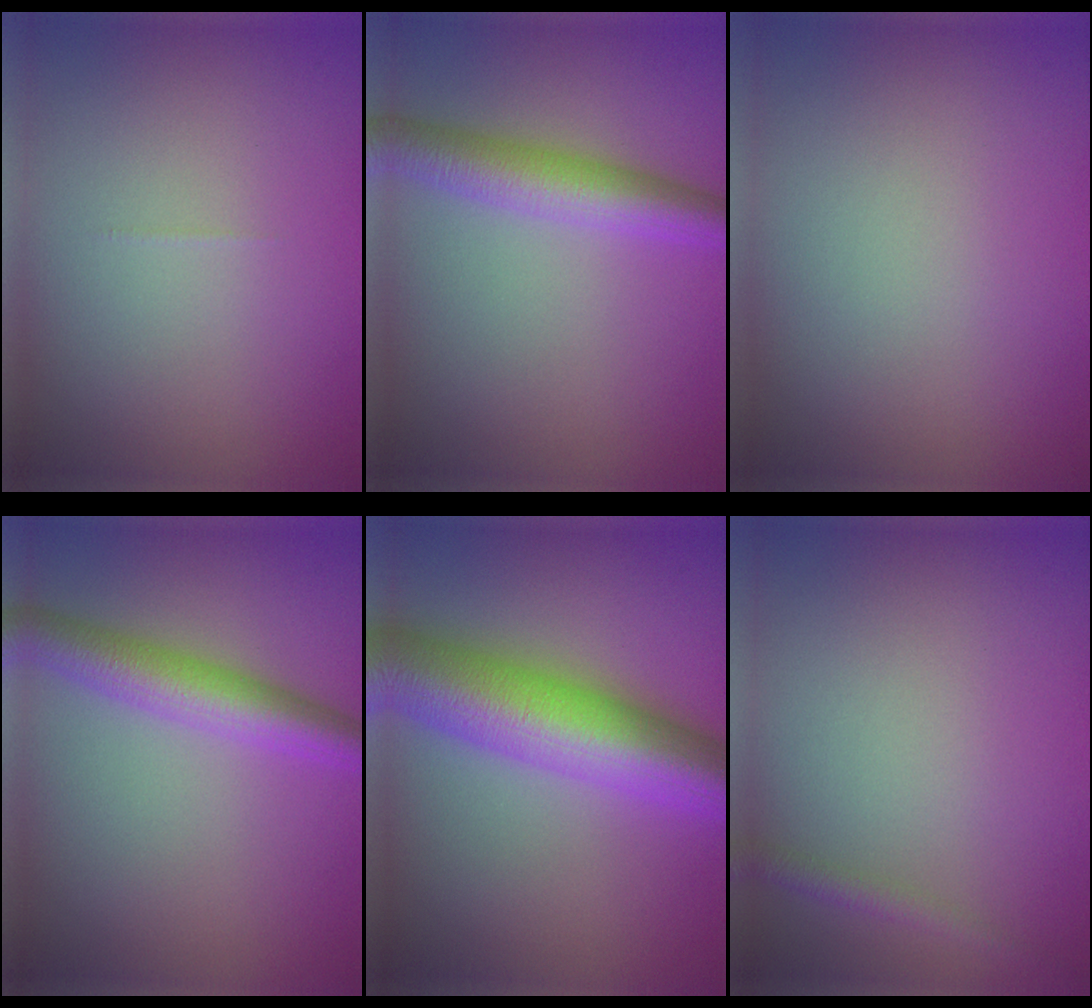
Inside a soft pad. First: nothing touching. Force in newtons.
{"total": 4.7, "press": 4.7, "slide": 0.0}
{"total": 0.0}
{"total": 4.7, "press": 4.7, "slide": 0.1}
{"total": 10.7, "press": 10.7, "slide": 0.1}
{"total": 1.4, "press": 1.4, "slide": 0.1}